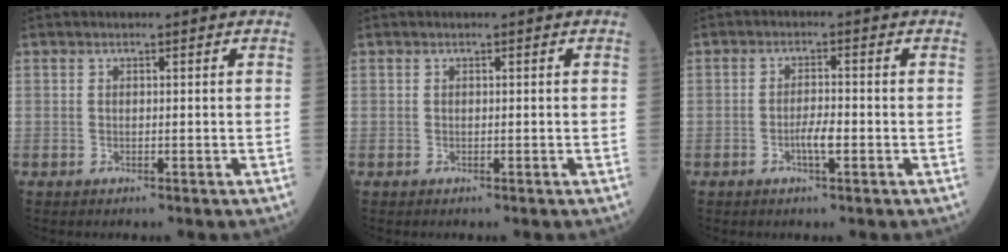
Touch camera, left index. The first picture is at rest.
{"total": 0.0}
{"total": 2.8, "force": [-1.1, 0.5, 2.6], "torque": [-0.050, 0.001, -0.021]}